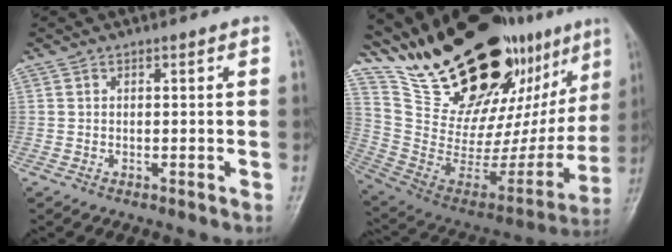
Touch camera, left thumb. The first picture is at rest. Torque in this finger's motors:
{"motor_torque": [3.07, 1.94, 1.25, -1.52, 0.30]}